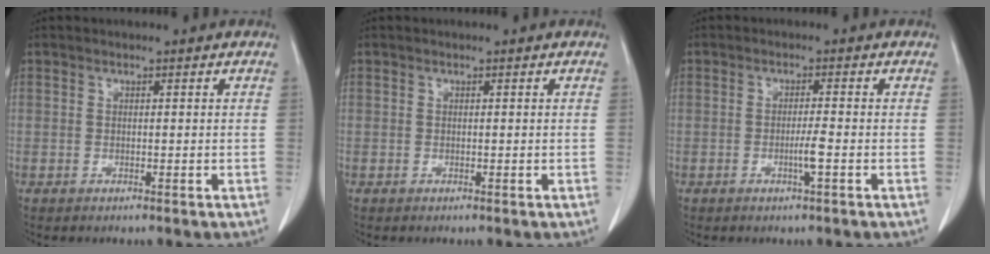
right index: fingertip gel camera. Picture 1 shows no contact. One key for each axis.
{"total": 0.0}
{"total": 2.5, "fx": -0.8, "fy": -0.3, "fz": 2.3, "tx": -0.045, "ty": -0.004, "tz": -0.015}